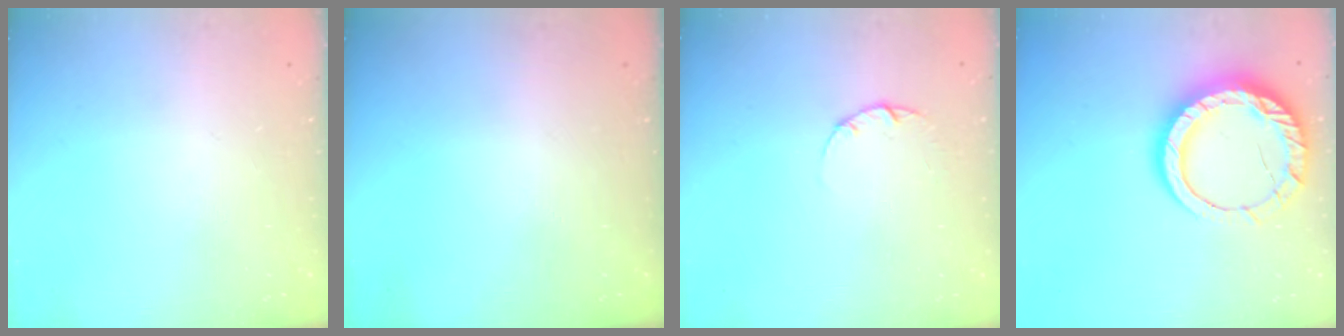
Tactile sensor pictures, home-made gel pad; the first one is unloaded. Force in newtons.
{"total": 0.0}
{"total": 2.2, "press": 2.2, "slide": 0.3}
{"total": 16.2, "press": 16.1, "slide": 1.2}